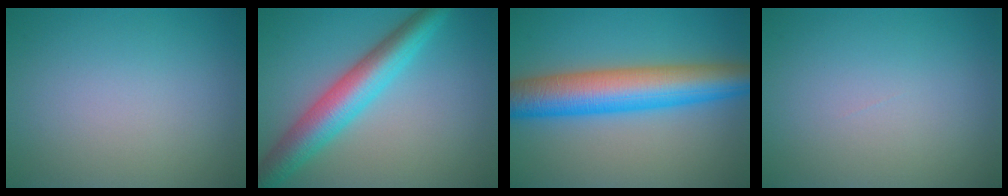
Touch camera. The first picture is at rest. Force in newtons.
{"total": 6.5, "press": 6.5, "slide": 0.0}
{"total": 9.3, "press": 9.3, "slide": 0.1}
{"total": 0.0}